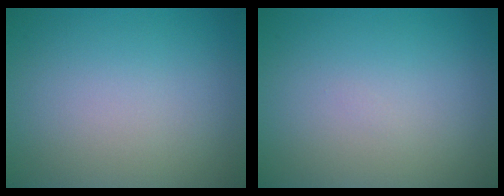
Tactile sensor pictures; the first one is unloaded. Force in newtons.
{"total": 0.0}